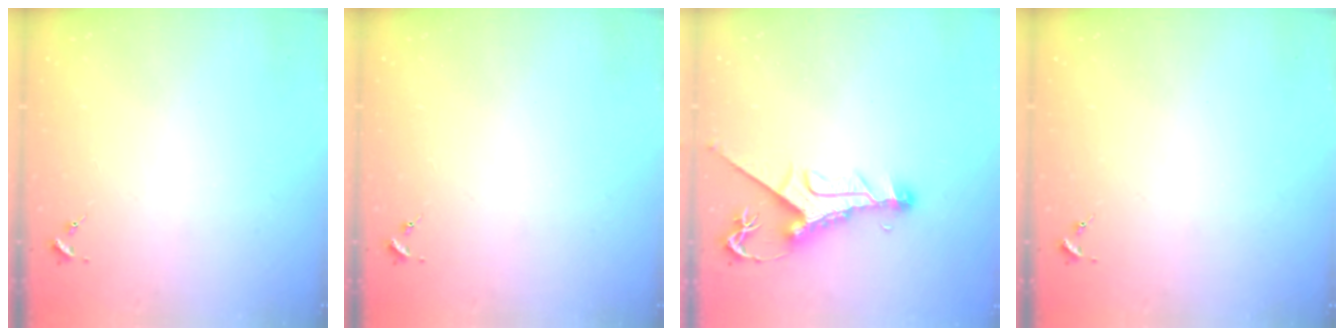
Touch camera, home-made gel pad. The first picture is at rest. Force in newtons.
{"total": 0.0}
{"total": 10.1, "press": 10.1, "slide": 1.1}
{"total": 0.0}